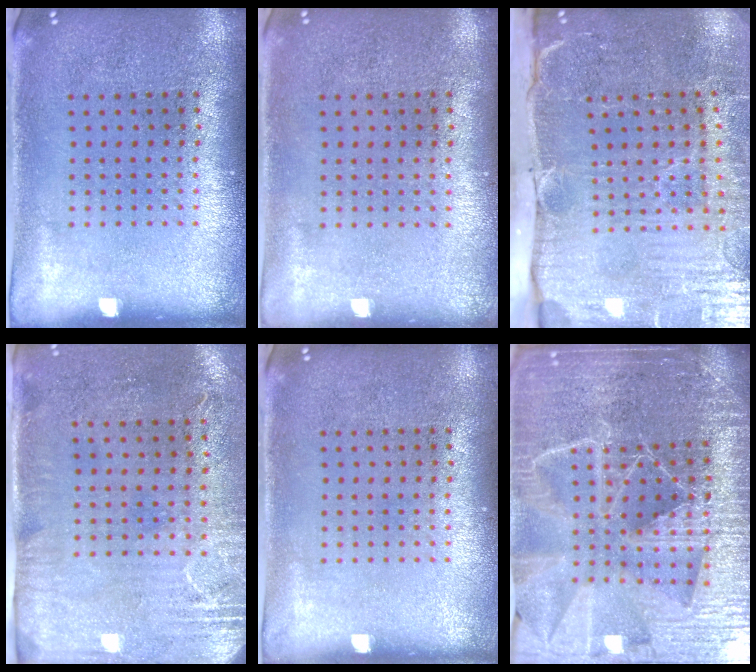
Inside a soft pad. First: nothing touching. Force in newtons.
{"total": 0.0}
{"total": 5.4, "press": 4.5, "slide": 3.0}
{"total": 2.9, "press": 2.4, "slide": 1.7}
{"total": 0.0}
{"total": 6.5, "press": 5.5, "slide": 3.3}